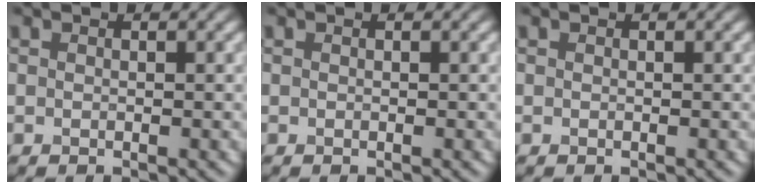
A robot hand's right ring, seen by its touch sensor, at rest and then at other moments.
{"total": 0.0}
{"total": 0.0}